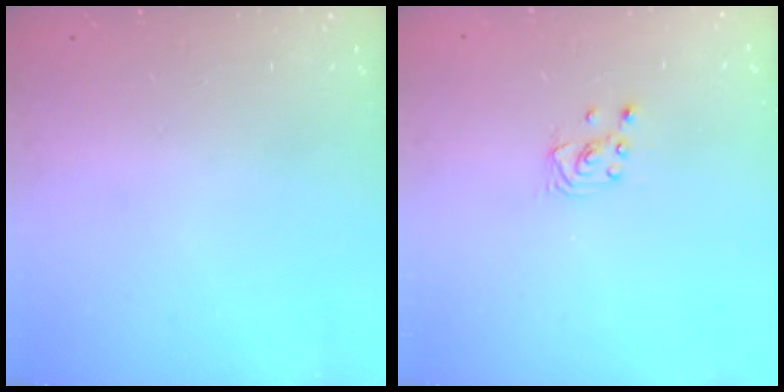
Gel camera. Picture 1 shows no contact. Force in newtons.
{"total": 1.6, "press": 1.6, "slide": 0.0}